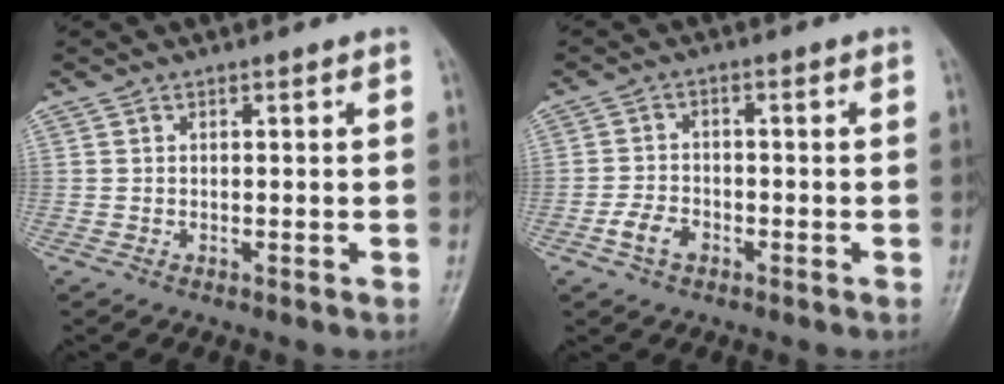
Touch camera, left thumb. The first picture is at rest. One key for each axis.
{"total": 4.2, "fx": -2.1, "fy": 2.7, "fz": 2.4, "tx": -0.042, "ty": 0.015, "tz": -0.042}